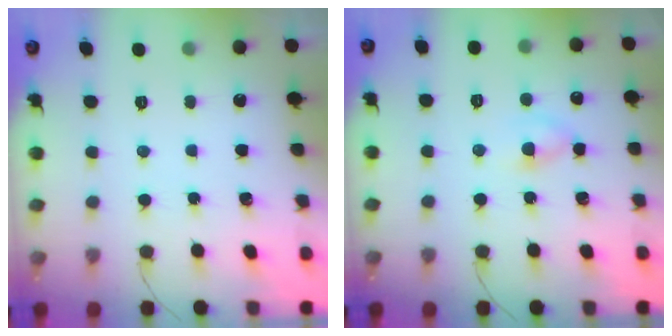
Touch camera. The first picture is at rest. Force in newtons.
{"total": 3.6, "press": 3.4, "slide": 1.2}